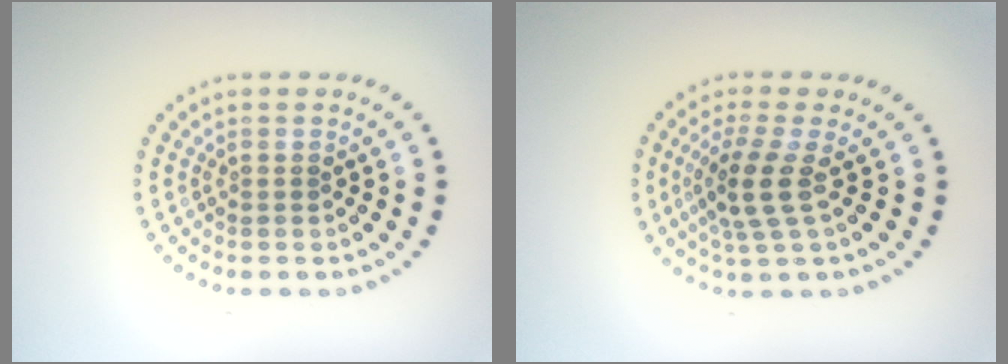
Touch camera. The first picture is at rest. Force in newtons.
{"total": 3.4, "press": 2.7, "slide": 2.1}